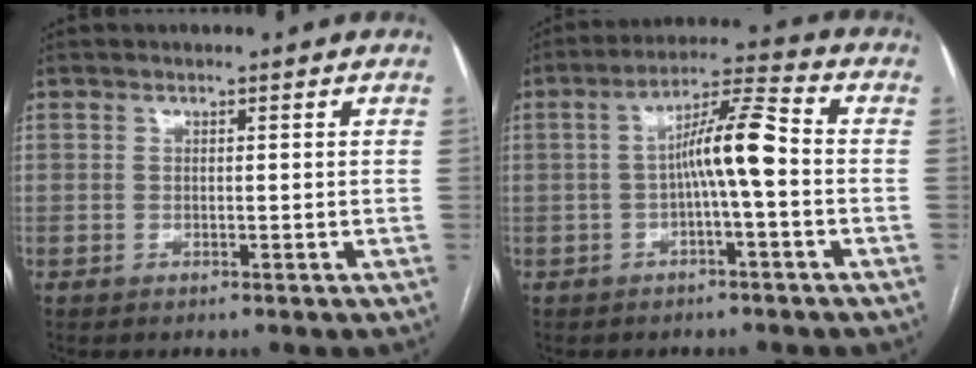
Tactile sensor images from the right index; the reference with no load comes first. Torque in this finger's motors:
{"motor_torque": [0.80, -0.13, 0.42, 0.12]}